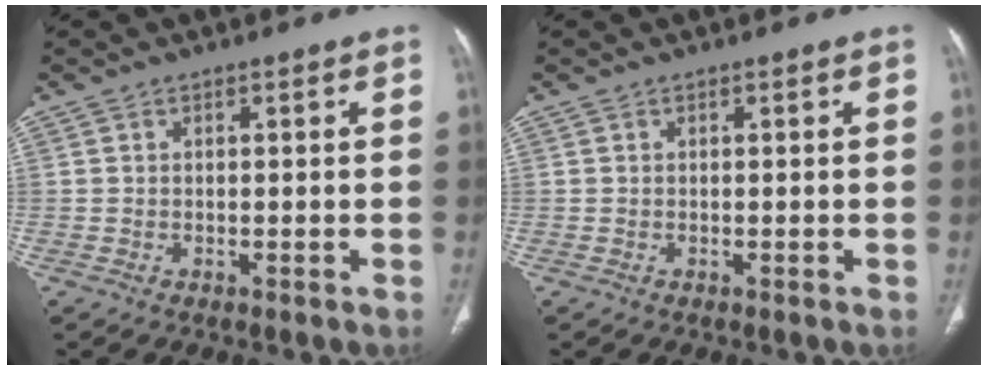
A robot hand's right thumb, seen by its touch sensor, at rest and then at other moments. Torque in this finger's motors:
{"motor_torque": [0.14, 0.15, -0.15, -0.15, 0.00]}